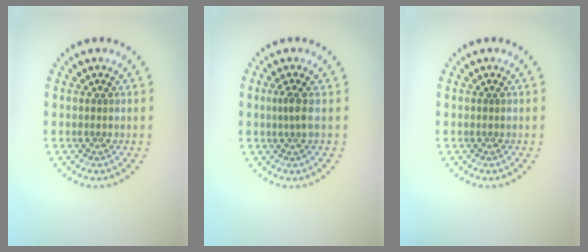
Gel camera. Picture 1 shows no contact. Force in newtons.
{"total": 1.3, "press": 1.0, "slide": 0.8}
{"total": 0.0}